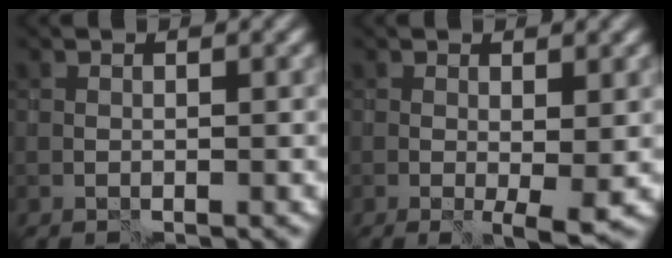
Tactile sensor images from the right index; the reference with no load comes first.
{"total": 2.4, "force": [-0.4, 0.2, 2.4], "torque": [-0.032, -0.007, -0.006]}